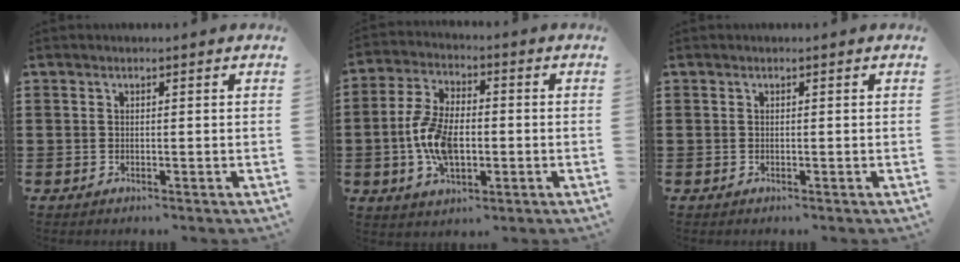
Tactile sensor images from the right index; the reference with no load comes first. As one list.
[{"total": 9.1, "force": [-1.6, 4.9, 7.5], "torque": [-0.177, 0.000, -0.035]}, {"total": 0.0}]